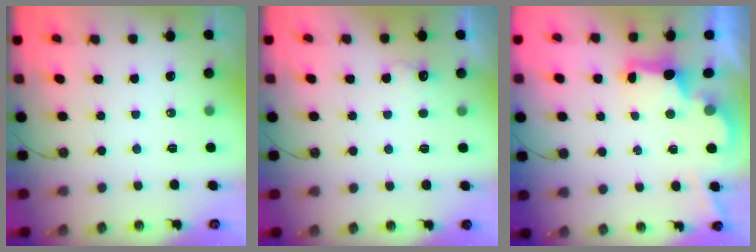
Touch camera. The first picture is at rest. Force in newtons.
{"total": 6.1, "press": 5.9, "slide": 1.3}
{"total": 2.8, "press": 2.7, "slide": 0.9}